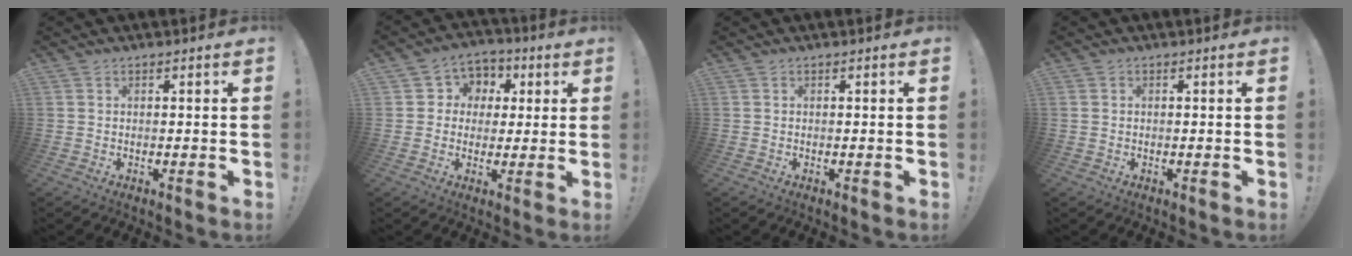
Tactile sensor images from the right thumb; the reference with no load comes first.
{"total": 7.2, "force": [0.0, 6.9, 1.8], "torque": [-0.014, 0.002, 0.005]}
{"total": 0.0}
{"total": 0.6, "force": [0.1, 0.5, 0.1], "torque": [-0.005, 0.002, 0.003]}